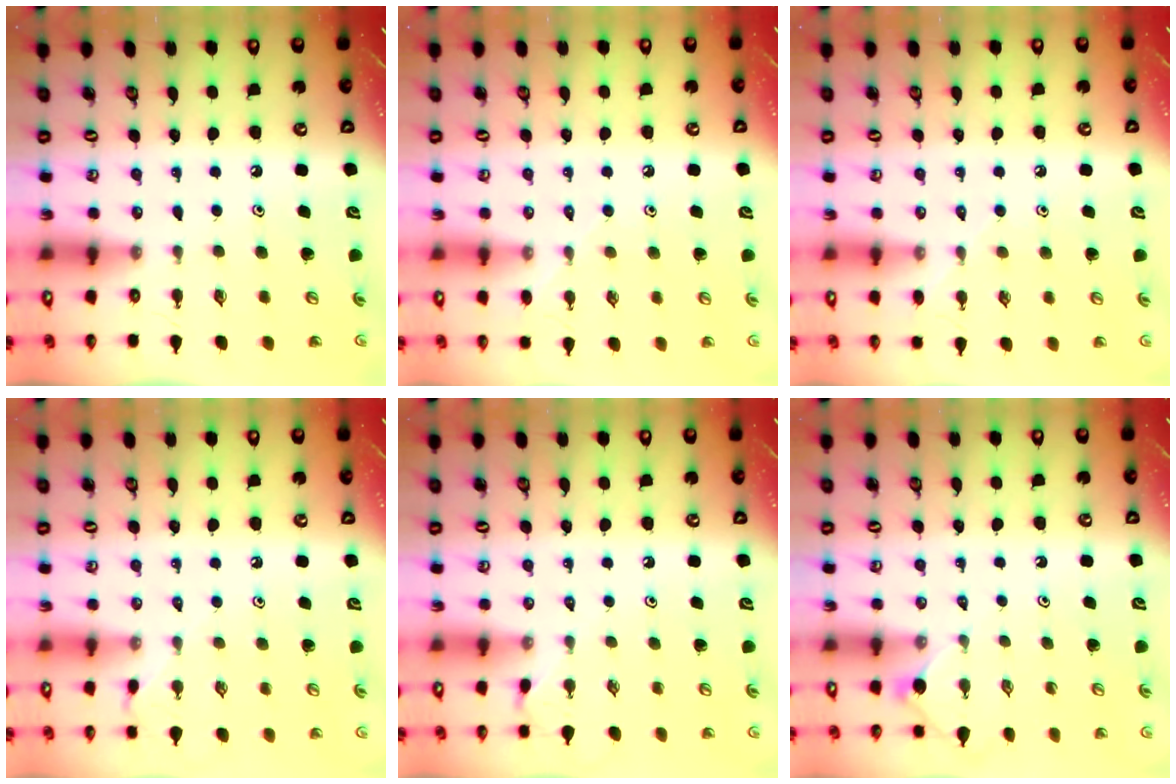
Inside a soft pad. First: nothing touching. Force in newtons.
{"total": 5.2, "press": 5.1, "slide": 0.8}
{"total": 5.2, "press": 5.1, "slide": 0.8}
{"total": 3.3, "press": 3.2, "slide": 0.6}
{"total": 3.2, "press": 3.2, "slide": 0.5}
{"total": 3.0, "press": 3.0, "slide": 0.5}